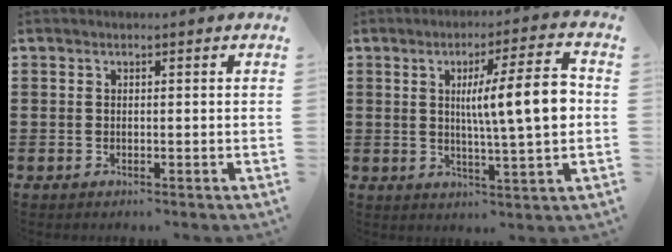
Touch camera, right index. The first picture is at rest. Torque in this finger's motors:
{"motor_torque": [1.59, -0.54, 0.64, 0.21]}